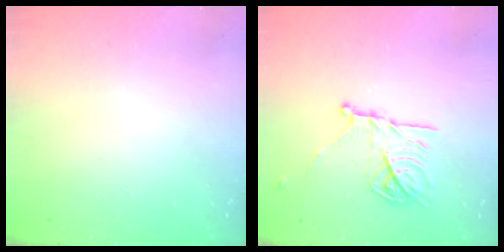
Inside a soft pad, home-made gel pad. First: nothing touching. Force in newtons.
{"total": 14.9, "press": 14.9, "slide": 0.4}